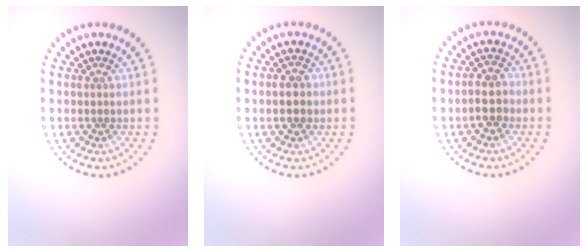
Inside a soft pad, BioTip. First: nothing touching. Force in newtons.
{"total": 2.4, "press": 2.4, "slide": 0.0}
{"total": 2.3, "press": 2.2, "slide": 0.9}